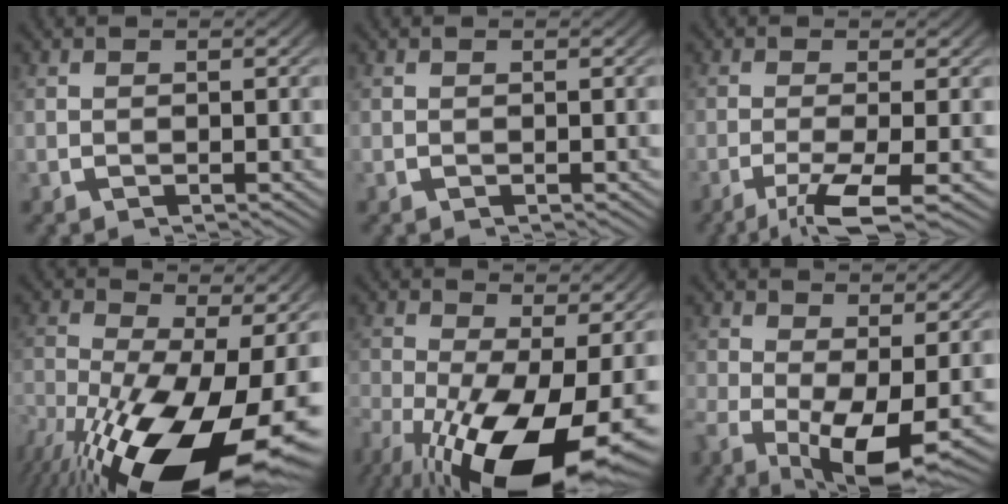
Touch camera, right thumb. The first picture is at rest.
{"total": 0.0}
{"total": 5.3, "force": [-2.5, 1.9, 4.3], "torque": [-0.088, -0.019, -0.033]}
{"total": 17.3, "force": [-5.2, 9.3, 13.6], "torque": [-0.233, -0.066, -0.045]}
{"total": 14.7, "force": [-4.5, 7.9, 11.5], "torque": [-0.202, -0.065, -0.038]}
{"total": 7.8, "force": [-1.7, 3.9, 6.5], "torque": [-0.110, -0.039, -0.012]}